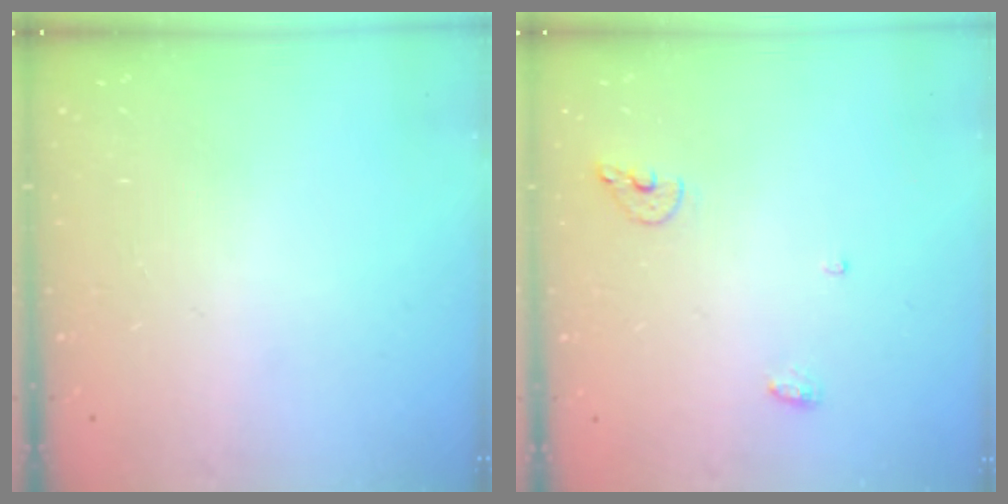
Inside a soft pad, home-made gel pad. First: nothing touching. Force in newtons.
{"total": 6.2, "press": 6.1, "slide": 1.1}